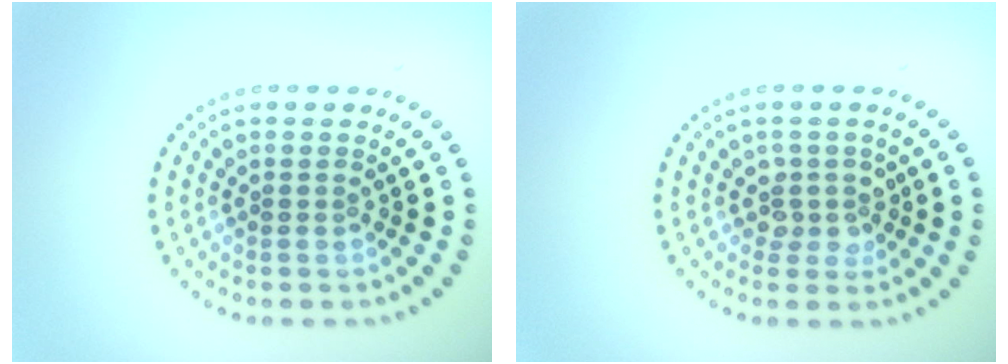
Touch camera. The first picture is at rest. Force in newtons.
{"total": 2.1, "press": 1.7, "slide": 1.3}